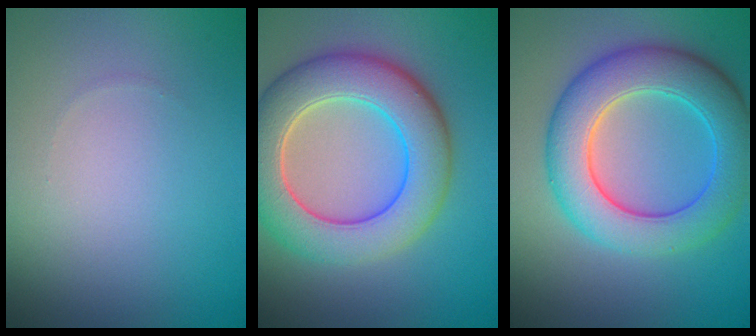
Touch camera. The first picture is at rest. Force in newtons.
{"total": 8.8, "press": 8.8, "slide": 0.8}
{"total": 8.1, "press": 8.1, "slide": 0.3}